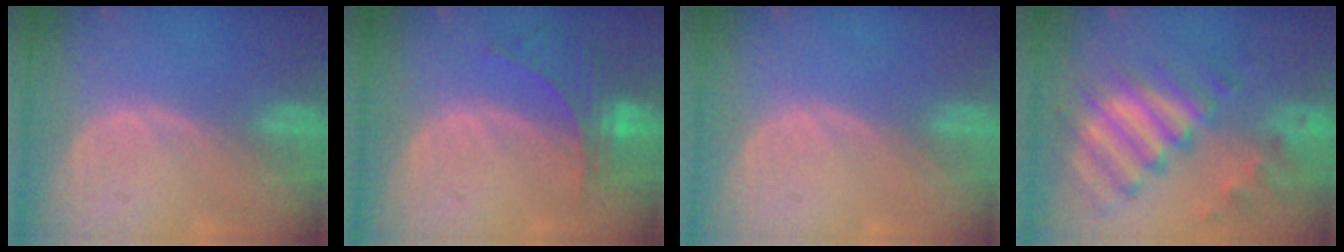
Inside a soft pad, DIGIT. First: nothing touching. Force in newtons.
{"total": 5.7, "press": 5.5, "slide": 1.3}
{"total": 0.0}
{"total": 11.3, "press": 9.7, "slide": 5.8}